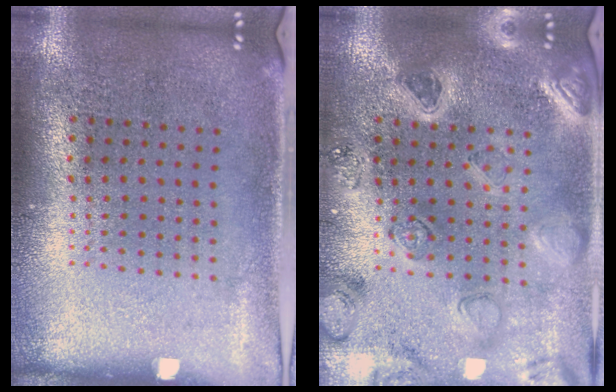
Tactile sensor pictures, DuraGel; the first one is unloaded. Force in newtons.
{"total": 2.3, "press": 2.3, "slide": 0.4}